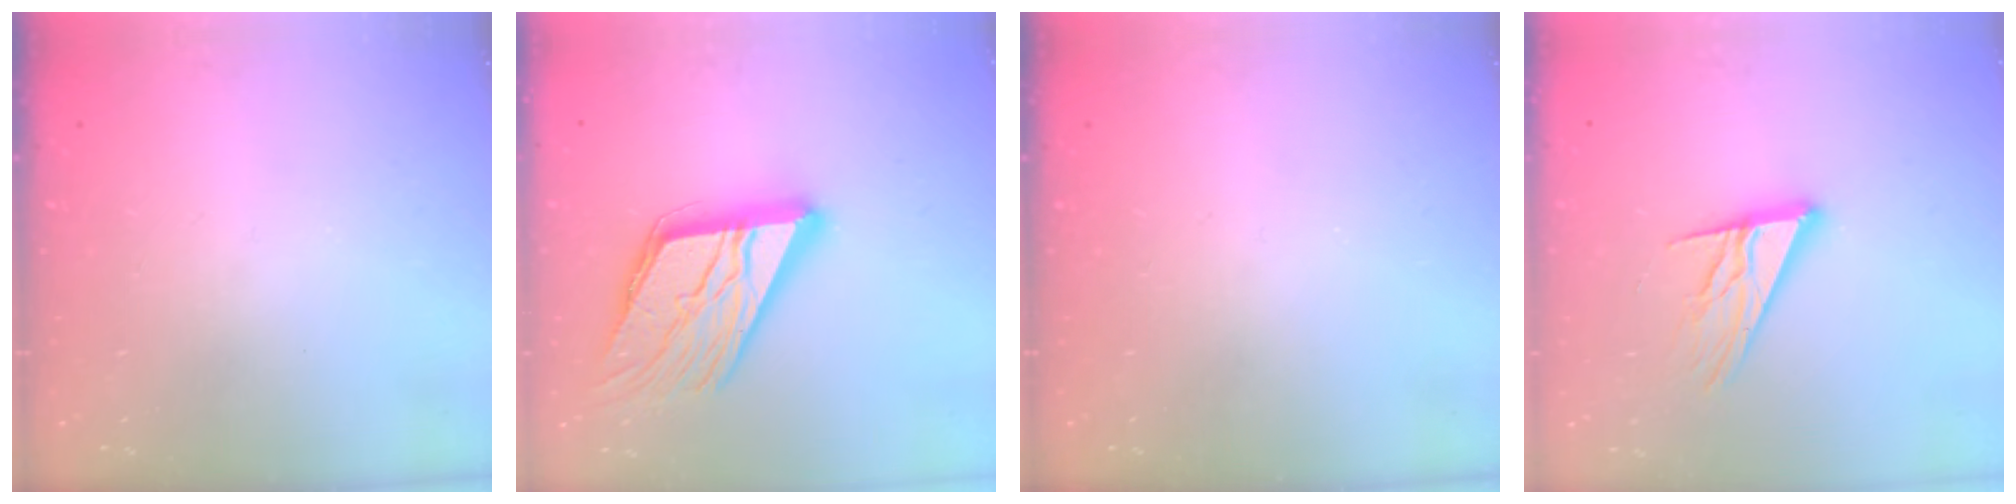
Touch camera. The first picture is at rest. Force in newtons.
{"total": 19.6, "press": 19.5, "slide": 1.9}
{"total": 0.0}
{"total": 13.3, "press": 13.1, "slide": 2.5}